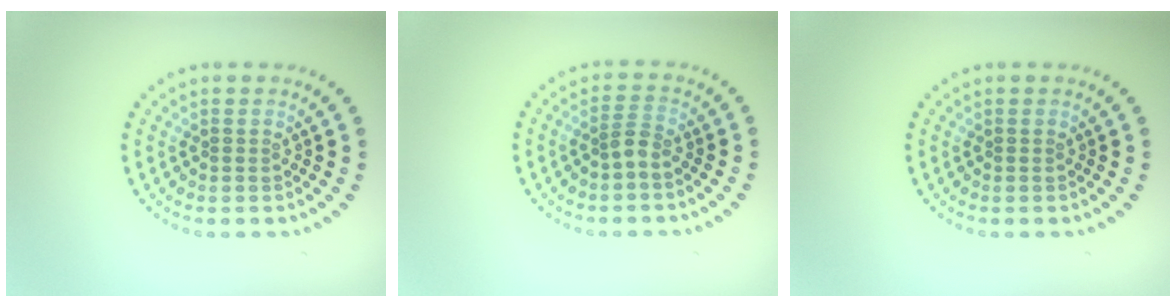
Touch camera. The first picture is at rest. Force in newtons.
{"total": 1.6, "press": 1.1, "slide": 1.1}
{"total": 0.0}